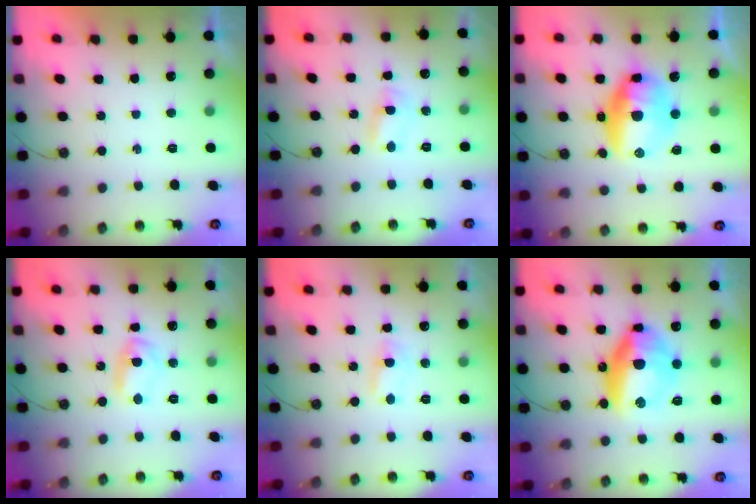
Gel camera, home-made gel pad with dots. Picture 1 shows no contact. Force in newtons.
{"total": 2.1, "press": 2.1, "slide": 0.3}
{"total": 13.8, "press": 13.6, "slide": 2.8}
{"total": 6.0, "press": 6.0, "slide": 0.3}
{"total": 2.0, "press": 1.9, "slide": 0.8}
{"total": 14.6, "press": 14.5, "slide": 2.1}